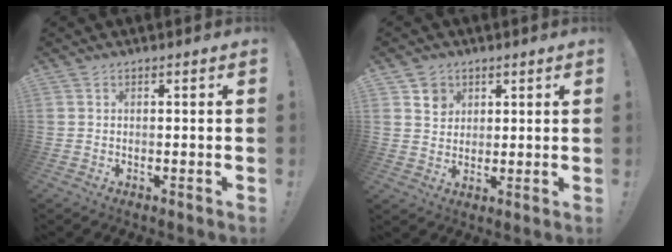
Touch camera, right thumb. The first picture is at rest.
{"total": 5.1, "force": [2.8, 4.3, 0.7], "torque": [0.009, -0.024, 0.049]}